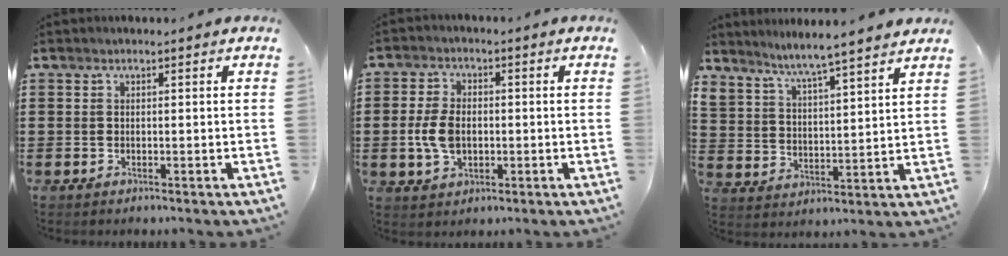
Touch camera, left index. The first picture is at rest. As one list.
[{"total": 5.7, "force": [-0.6, 3.5, 4.4], "torque": [-0.112, -0.002, -0.017]}, {"total": 5.1, "force": [4.9, -0.9, 0.9], "torque": [-0.040, -0.038, 0.081]}]